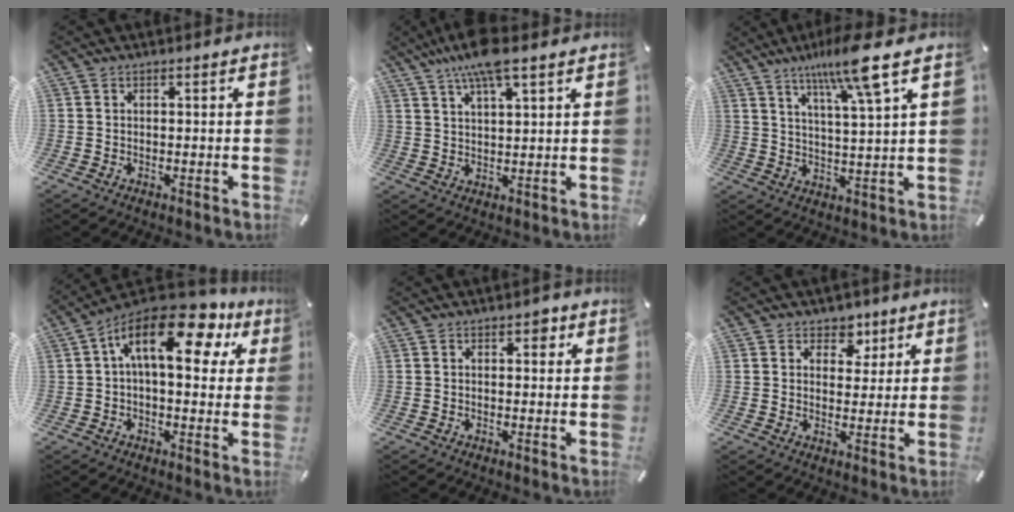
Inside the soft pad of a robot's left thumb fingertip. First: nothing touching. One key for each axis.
{"total": 8.8, "fx": 6.3, "fy": 2.3, "fz": 5.7, "tx": -0.116, "ty": -0.019, "tz": 0.113}
{"total": 12.0, "fx": 8.4, "fy": 0.8, "fz": 8.5, "tx": -0.154, "ty": -0.039, "tz": 0.136}
{"total": 18.0, "fx": 7.4, "fy": 8.5, "fz": 14.1, "tx": -0.233, "ty": -0.042, "tz": 0.119}
{"total": 2.2, "fx": 0.7, "fy": 1.4, "fz": 1.5, "tx": -0.018, "ty": 0.002, "tz": 0.006}
{"total": 5.2, "fx": 2.5, "fy": 4.3, "fz": 1.3, "tx": -0.004, "ty": -0.015, "tz": 0.038}